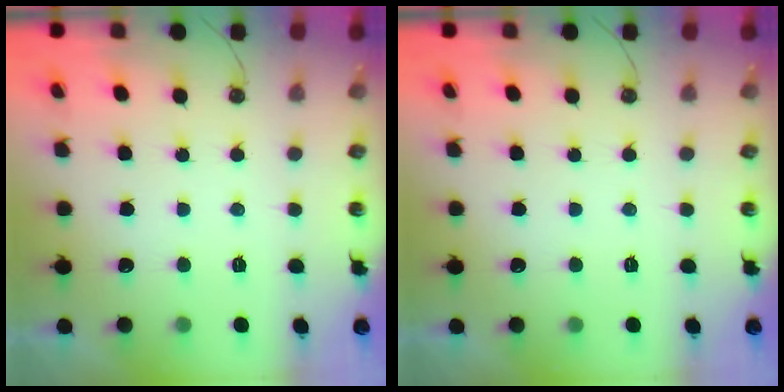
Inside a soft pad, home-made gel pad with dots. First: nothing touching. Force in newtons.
{"total": 0.0}